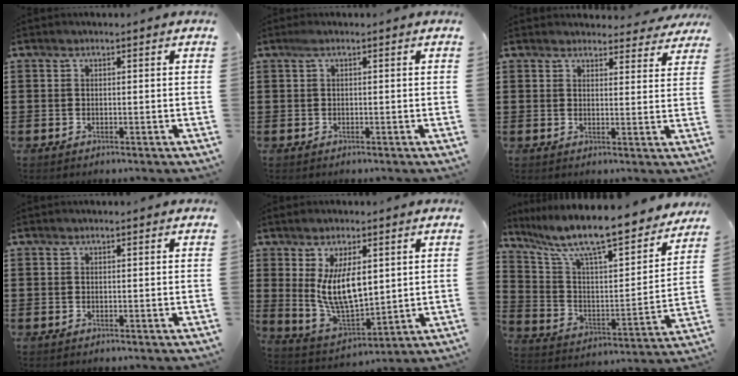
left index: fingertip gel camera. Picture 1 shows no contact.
{"total": 0.7, "force": [-0.1, 0.1, 0.7], "torque": [-0.013, -0.002, -0.001]}
{"total": 3.3, "force": [3.2, 0.8, 0.5], "torque": [-0.005, -0.016, 0.056]}
{"total": 0.0}
{"total": 9.4, "force": [2.4, 4.5, 7.9], "torque": [-0.167, -0.003, 0.040]}
{"total": 11.1, "force": [9.3, 1.4, 5.8], "torque": [-0.145, -0.073, 0.152]}